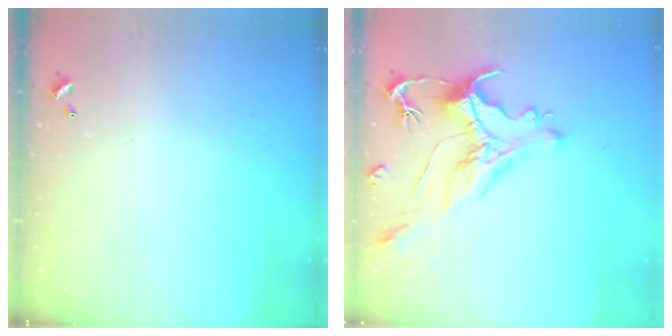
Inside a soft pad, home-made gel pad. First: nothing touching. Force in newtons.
{"total": 1.2, "press": 0.2, "slide": 1.2}